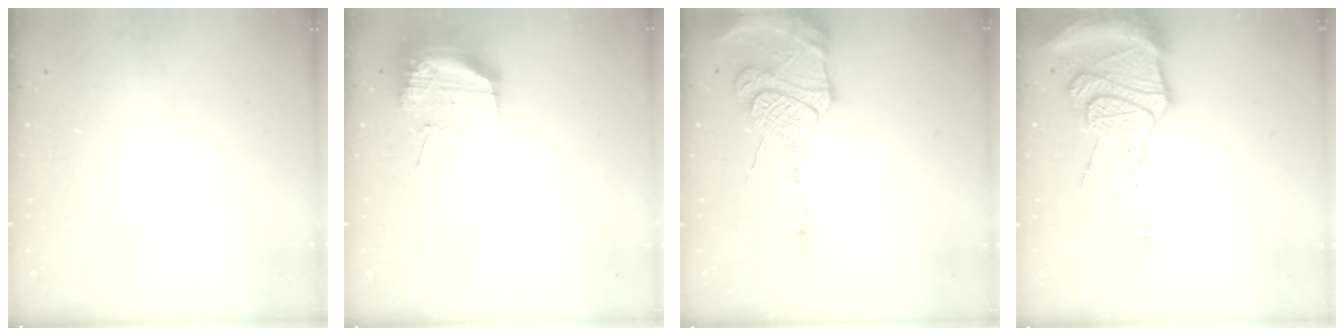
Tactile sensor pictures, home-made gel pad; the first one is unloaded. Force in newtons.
{"total": 17.0, "press": 13.3, "slide": 10.6}
{"total": 15.6, "press": 15.1, "slide": 3.7}
{"total": 18.9, "press": 18.8, "slide": 1.8}